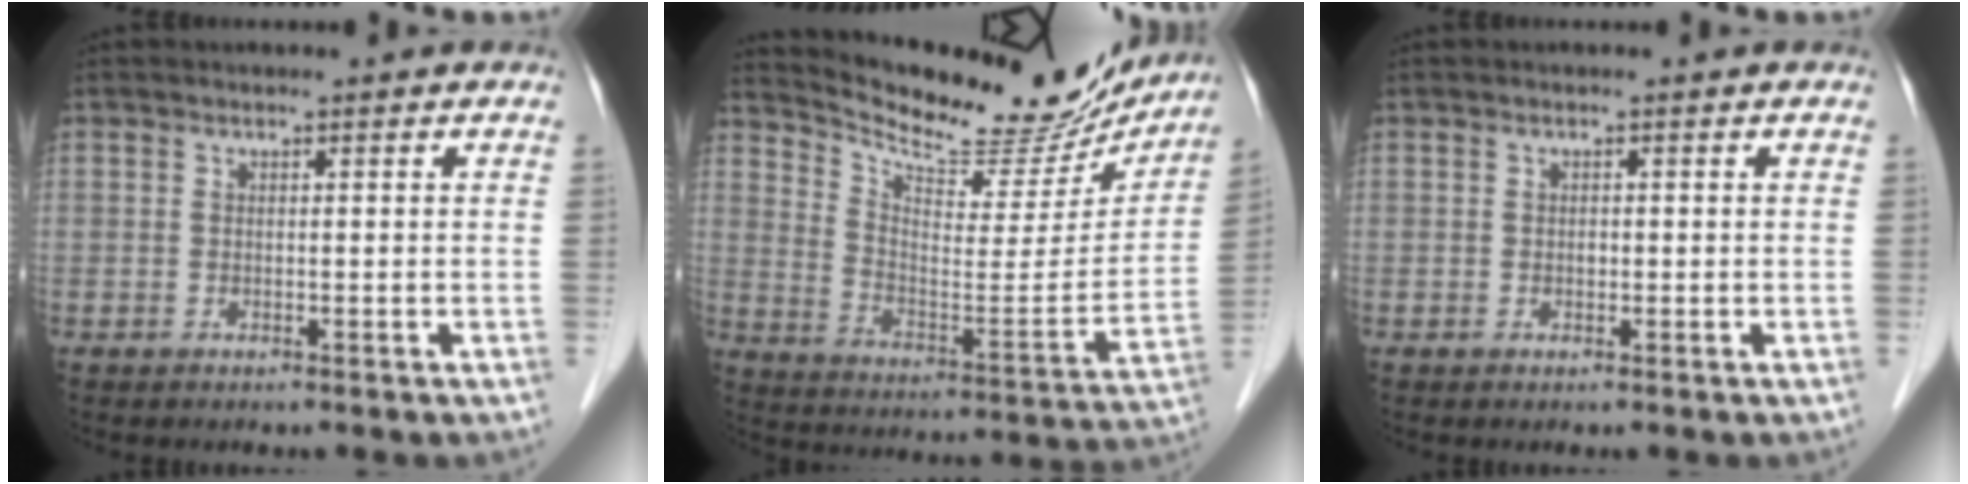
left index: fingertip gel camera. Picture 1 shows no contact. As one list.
[{"total": 21.0, "force": [19.4, 4.6, 6.6], "torque": [-0.108, -0.042, 0.277]}, {"total": 0.5, "force": [-0.1, 0.4, 0.3], "torque": [-0.007, 0.001, -0.002]}]